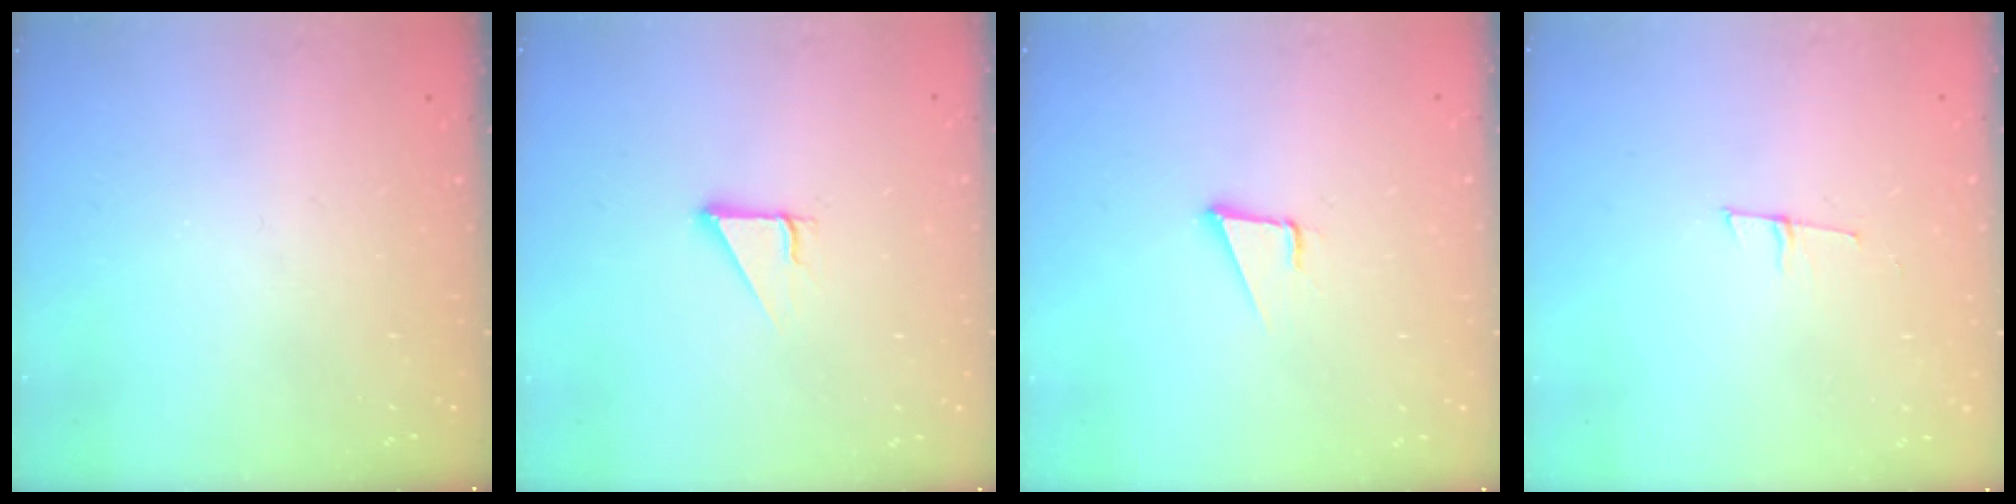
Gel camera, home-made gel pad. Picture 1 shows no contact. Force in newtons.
{"total": 2.7, "press": 2.7, "slide": 0.3}
{"total": 3.4, "press": 2.6, "slide": 2.2}
{"total": 5.3, "press": 4.5, "slide": 2.9}